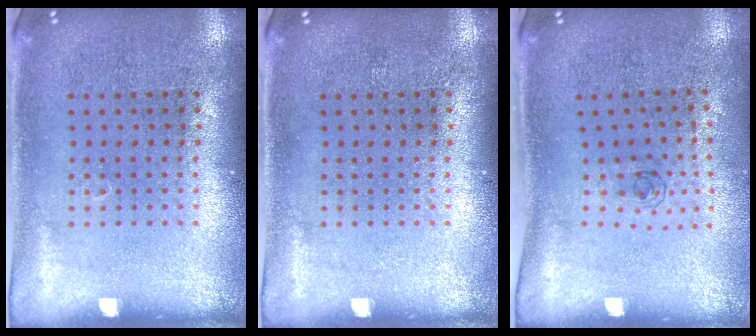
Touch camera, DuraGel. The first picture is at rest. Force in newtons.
{"total": 0.0}
{"total": 0.5, "press": 0.3, "slide": 0.5}